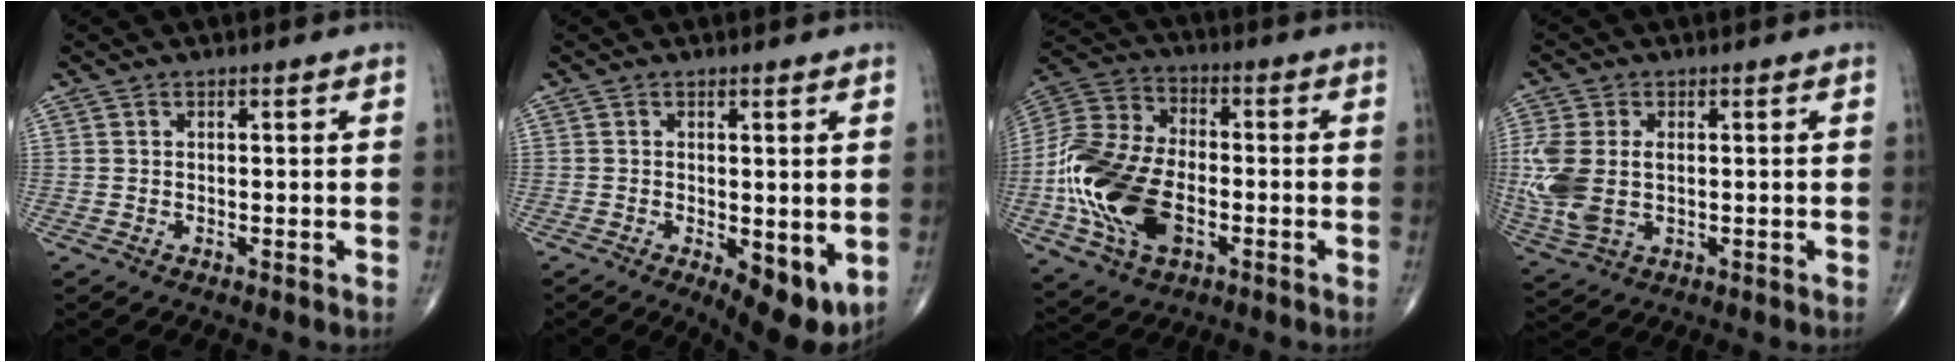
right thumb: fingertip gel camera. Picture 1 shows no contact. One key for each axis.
{"total": 8.6, "fx": -1.9, "fy": 3.7, "fz": 7.6, "tx": -0.097, "ty": -0.021, "tz": -0.018}
{"total": 20.6, "fx": -4.8, "fy": 12.5, "fz": 15.7, "tx": -0.321, "ty": 0.011, "tz": -0.088}
{"total": 12.0, "fx": 0.1, "fy": 7.6, "fz": 9.2, "tx": -0.243, "ty": -0.004, "tz": 0.013}